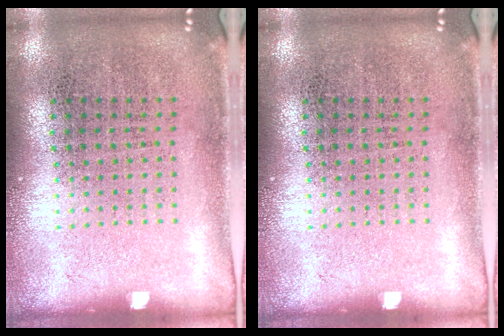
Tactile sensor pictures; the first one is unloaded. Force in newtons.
{"total": 0.0}